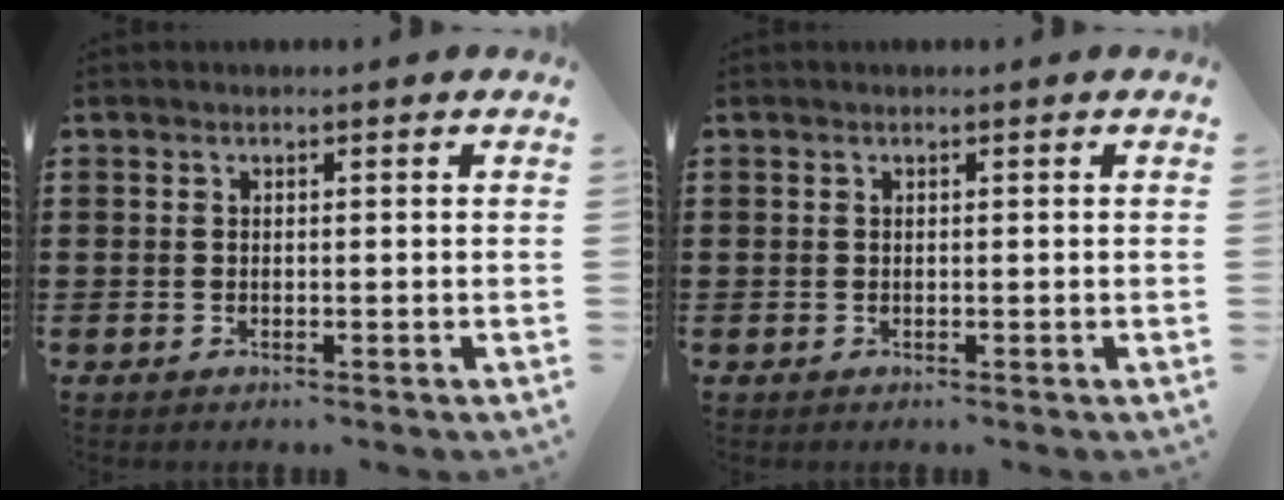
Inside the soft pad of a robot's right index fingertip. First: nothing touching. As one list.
[{"total": 0.0}]